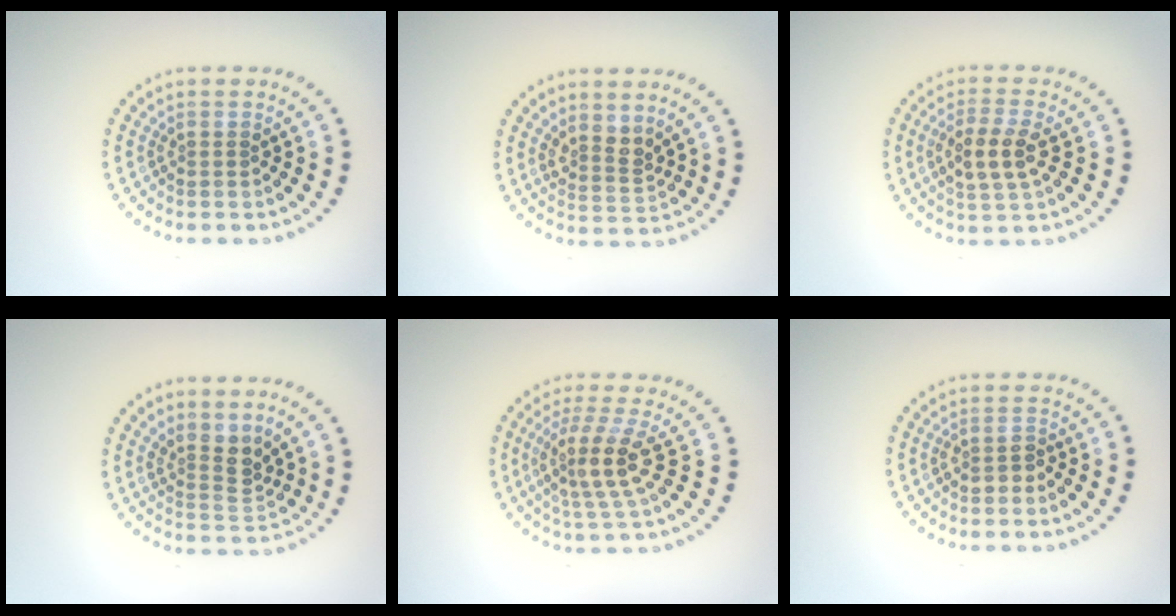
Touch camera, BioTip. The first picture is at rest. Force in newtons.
{"total": 2.1, "press": 1.6, "slide": 1.4}
{"total": 3.5, "press": 3.4, "slide": 1.0}
{"total": 2.7, "press": 2.0, "slide": 1.8}
{"total": 4.0, "press": 3.3, "slide": 2.3}
{"total": 1.5, "press": 1.3, "slide": 0.7}